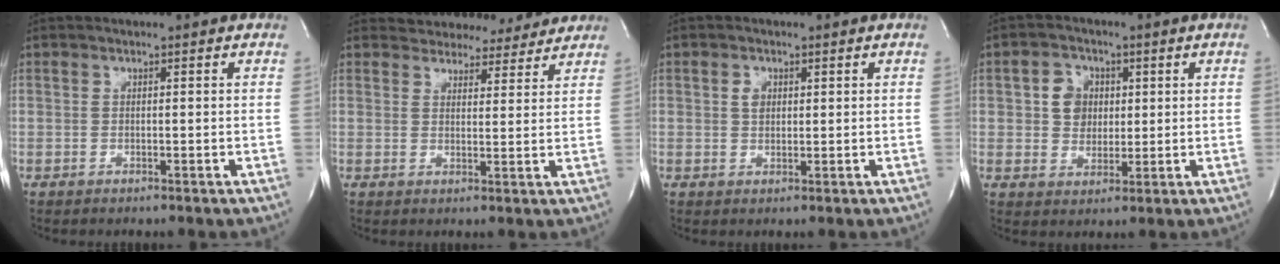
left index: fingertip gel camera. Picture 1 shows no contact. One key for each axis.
{"total": 8.3, "fx": 7.7, "fy": 2.9, "fz": 0.7, "tx": 0.007, "ty": 0.003, "tz": 0.087}
{"total": 2.0, "fx": 0.4, "fy": 1.6, "fz": 1.2, "tx": -0.024, "ty": -0.001, "tz": 0.007}
{"total": 5.4, "fx": 1.0, "fy": 4.8, "fz": 2.3, "tx": -0.041, "ty": 0.012, "tz": 0.022}